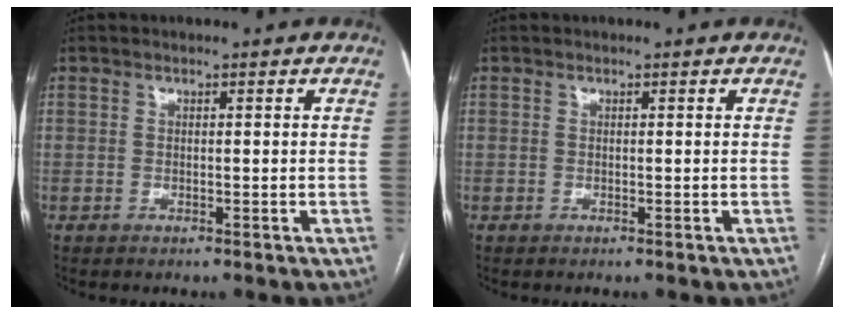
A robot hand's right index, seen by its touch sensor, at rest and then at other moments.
{"total": 0.0}